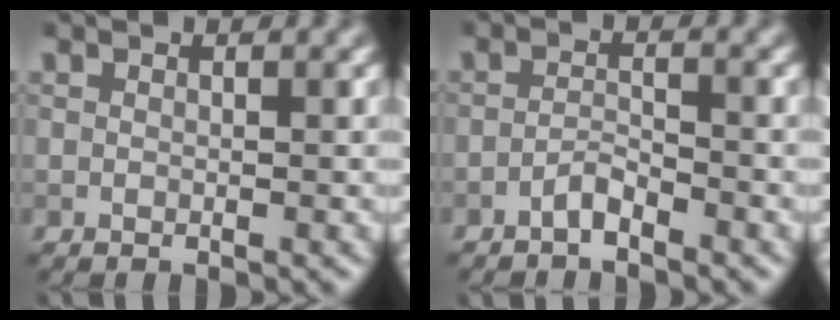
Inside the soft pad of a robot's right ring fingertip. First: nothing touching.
{"total": 1.6, "force": [-1.3, 0.3, 0.8], "torque": [-0.017, 0.007, -0.028]}